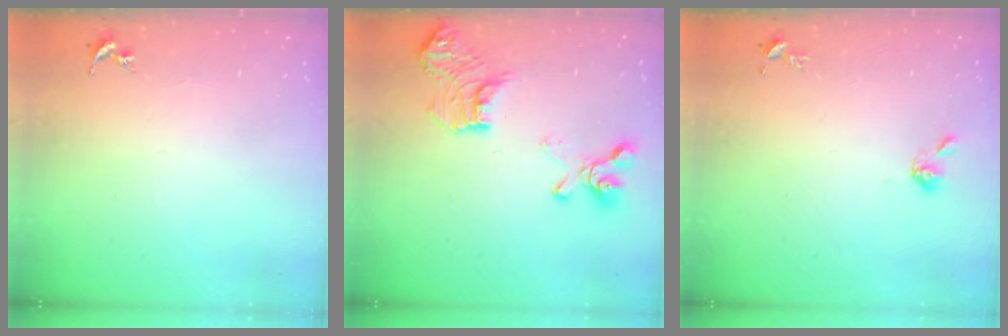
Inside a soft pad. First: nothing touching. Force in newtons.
{"total": 18.7, "press": 18.6, "slide": 1.6}
{"total": 4.7, "press": 4.5, "slide": 1.3}